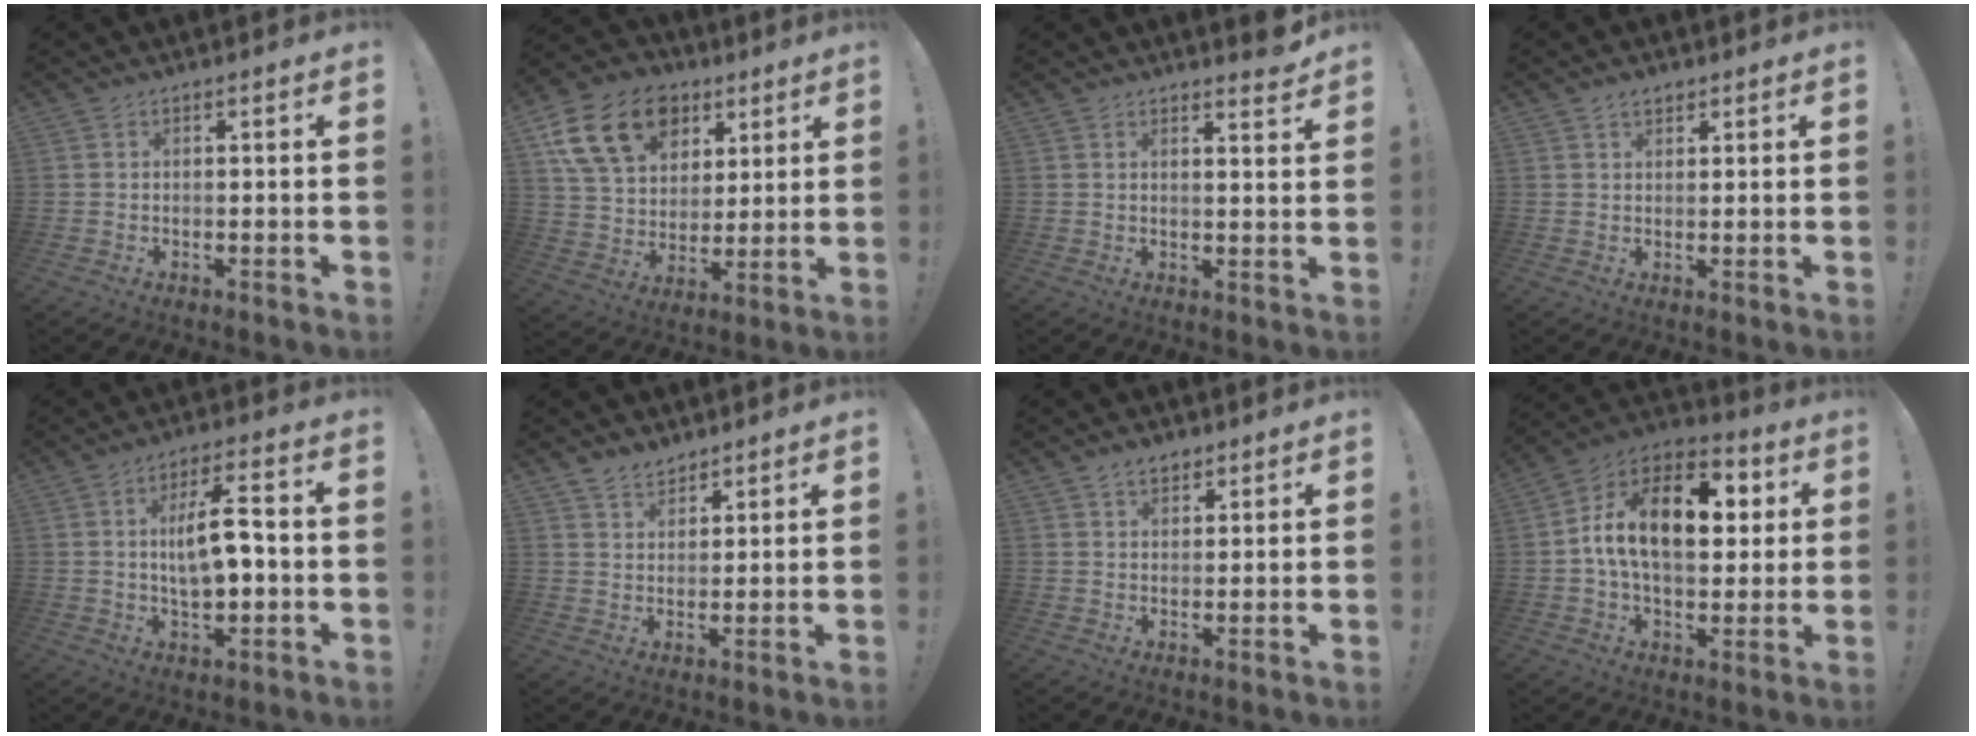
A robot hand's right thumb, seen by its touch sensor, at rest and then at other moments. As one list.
[{"total": 20.1, "force": [9.5, 14.3, 10.6], "torque": [-0.187, -0.031, 0.183]}, {"total": 3.5, "force": [3.1, -0.1, 1.5], "torque": [0.000, -0.035, 0.049]}, {"total": 2.6, "force": [1.8, 1.5, 1.3], "torque": [-0.020, -0.006, 0.032]}, {"total": 10.9, "force": [0.2, 4.1, 10.1], "torque": [-0.159, -0.001, -0.002]}, {"total": 5.1, "force": [4.3, 2.4, 1.1], "torque": [-0.019, -0.025, 0.081]}, {"total": 4.0, "force": [2.6, 2.5, 1.7], "torque": [-0.023, -0.008, 0.047]}, {"total": 18.5, "force": [3.1, 10.9, 14.6], "torque": [-0.239, 0.002, 0.050]}]